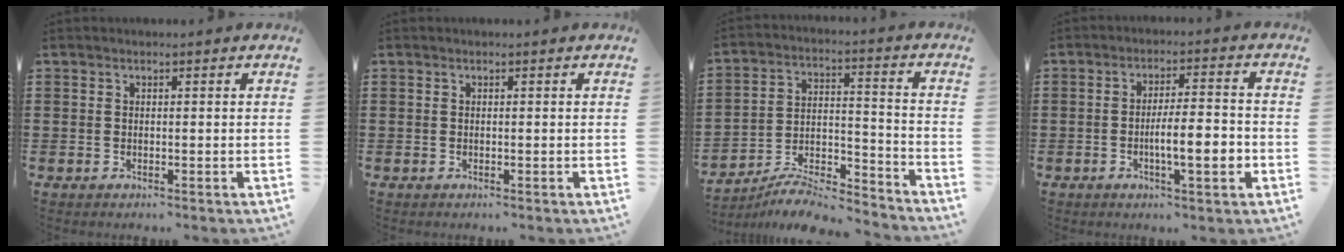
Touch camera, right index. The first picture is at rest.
{"total": 0.0}
{"total": 8.1, "force": [-7.3, 1.8, 2.8], "torque": [-0.045, 0.012, -0.142]}
{"total": 6.9, "force": [-1.8, 1.6, 6.4], "torque": [-0.100, 0.000, -0.033]}